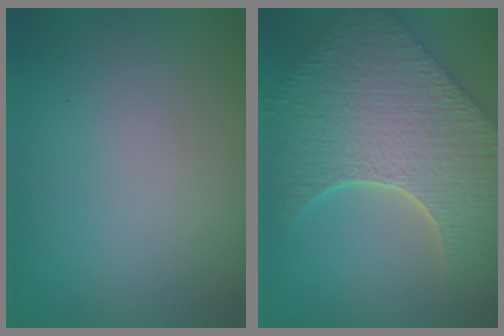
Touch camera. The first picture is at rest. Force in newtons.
{"total": 9.7, "press": 7.1, "slide": 6.6}